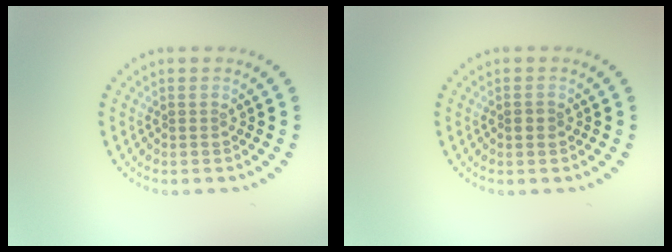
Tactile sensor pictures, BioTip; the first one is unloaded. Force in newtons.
{"total": 1.1, "press": 1.1, "slide": 0.2}